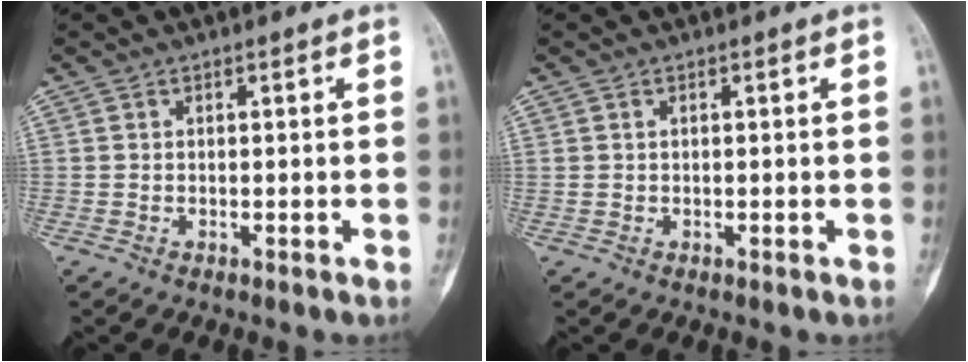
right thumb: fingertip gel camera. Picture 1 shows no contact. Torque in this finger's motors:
{"motor_torque": [0.30, -0.36, 0.16, 0.29, -0.01]}